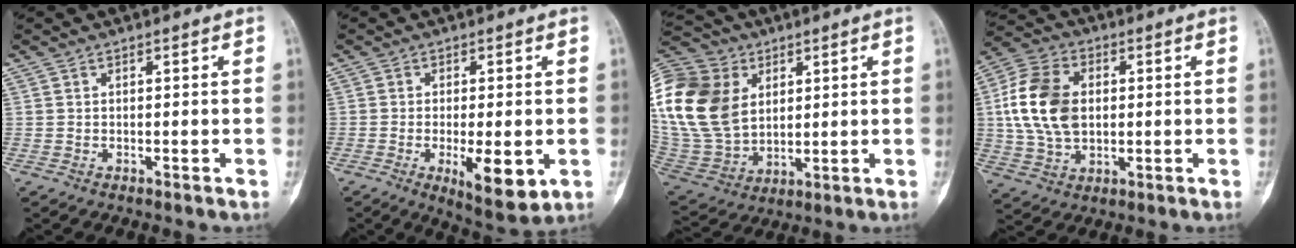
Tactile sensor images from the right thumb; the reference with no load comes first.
{"total": 9.5, "force": [-2.5, 3.2, 8.6], "torque": [-0.122, -0.019, -0.033]}
{"total": 26.4, "force": [7.2, 19.2, 16.5], "torque": [-0.368, 0.010, 0.148]}
{"total": 14.5, "force": [1.4, 10.0, 10.4], "torque": [-0.194, 0.011, 0.024]}